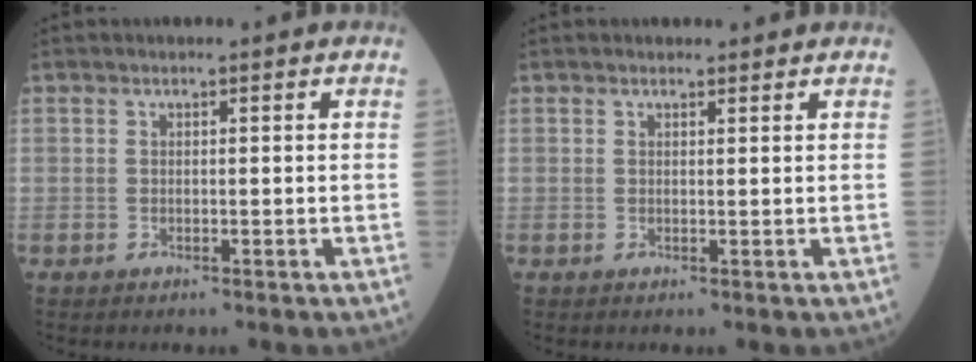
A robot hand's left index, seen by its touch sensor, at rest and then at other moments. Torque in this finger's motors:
{"motor_torque": [0.11, -0.04, -0.09, -0.08]}